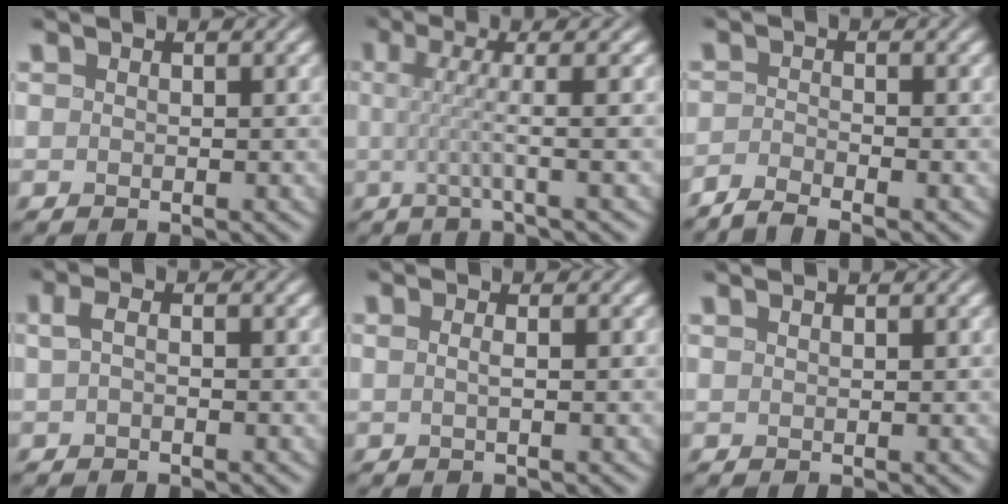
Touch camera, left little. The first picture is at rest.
{"total": 3.5, "force": [0.0, 0.7, 3.4], "torque": [-0.056, -0.002, -0.011]}
{"total": 2.4, "force": [-2.0, 0.3, 1.2], "torque": [-0.020, -0.005, -0.051]}
{"total": 1.3, "force": [-0.1, 0.4, 1.2], "torque": [-0.029, 0.001, -0.005]}
{"total": 1.3, "force": [0.1, 0.4, 1.2], "torque": [-0.015, -0.005, -0.009]}
{"total": 0.8, "force": [0.6, 0.2, 0.5], "torque": [-0.004, 0.000, 0.005]}